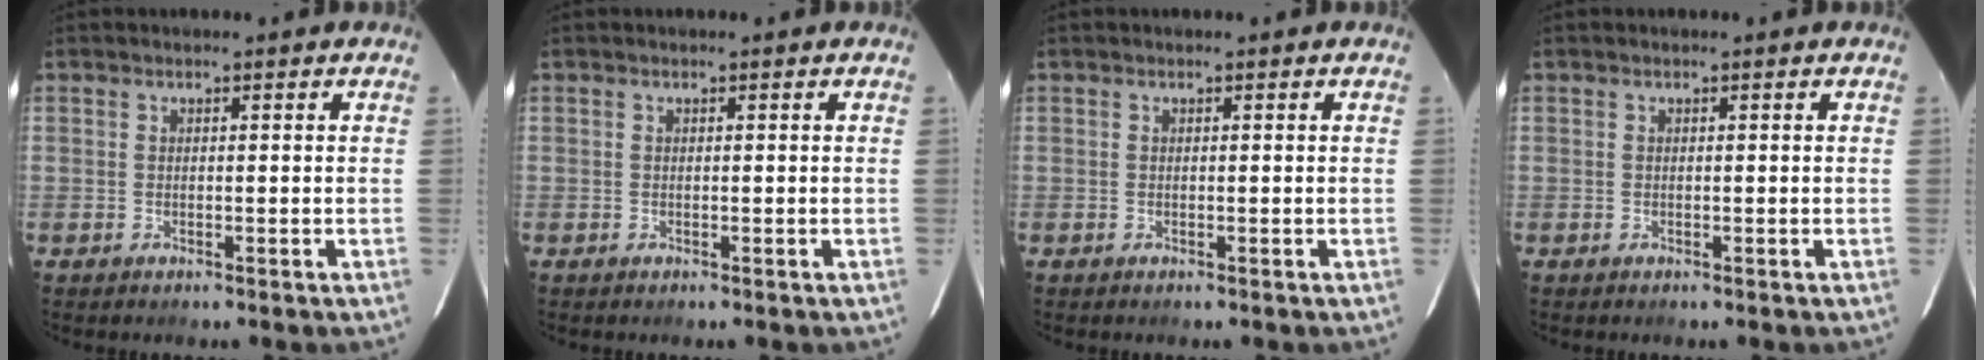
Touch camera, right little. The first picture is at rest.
{"total": 0.0}
{"total": 0.0}
{"total": 0.0}